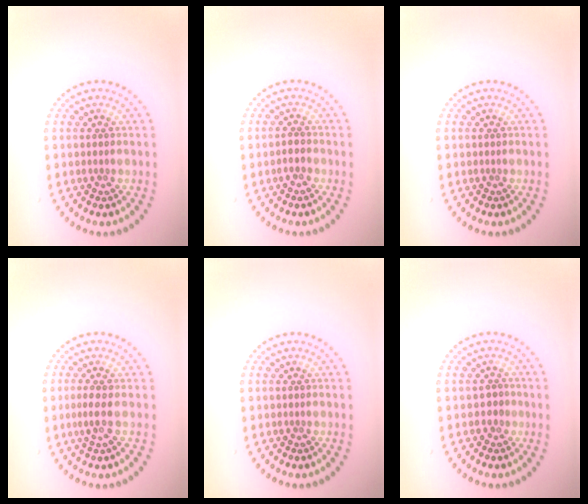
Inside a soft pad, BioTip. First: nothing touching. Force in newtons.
{"total": 1.1, "press": 0.9, "slide": 0.6}
{"total": 0.0}
{"total": 1.4, "press": 1.1, "slide": 0.8}
{"total": 0.0}
{"total": 1.0, "press": 0.8, "slide": 0.5}